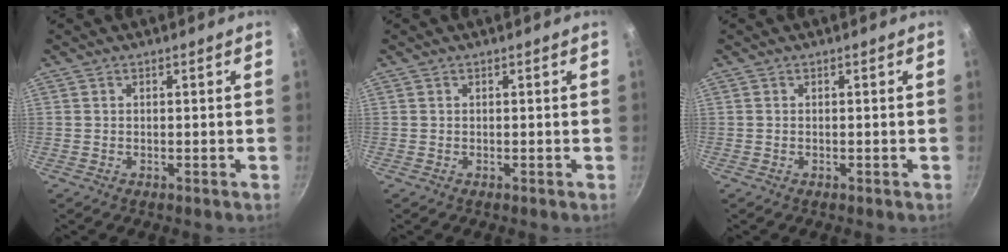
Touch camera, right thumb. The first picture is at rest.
{"total": 0.0}
{"total": 0.0}